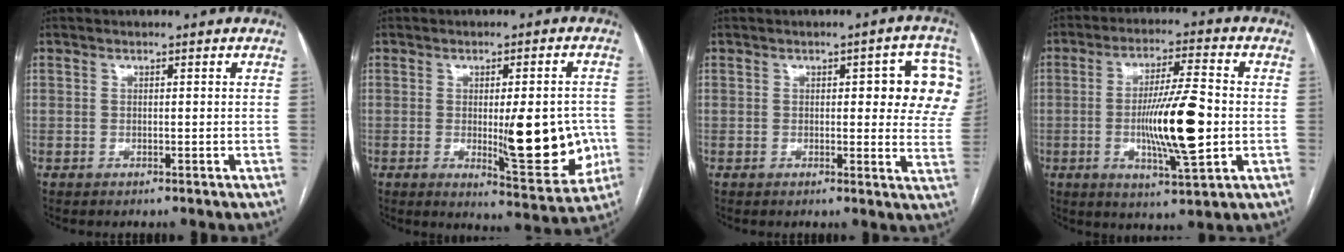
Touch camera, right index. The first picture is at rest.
{"total": 12.8, "force": [-1.8, 3.2, 12.2], "torque": [-0.150, -0.013, -0.014]}
{"total": 11.2, "force": [3.5, 3.7, 9.9], "torque": [-0.091, 0.007, 0.031]}
{"total": 13.0, "force": [-1.7, 1.3, 12.8], "torque": [-0.226, -0.007, -0.029]}